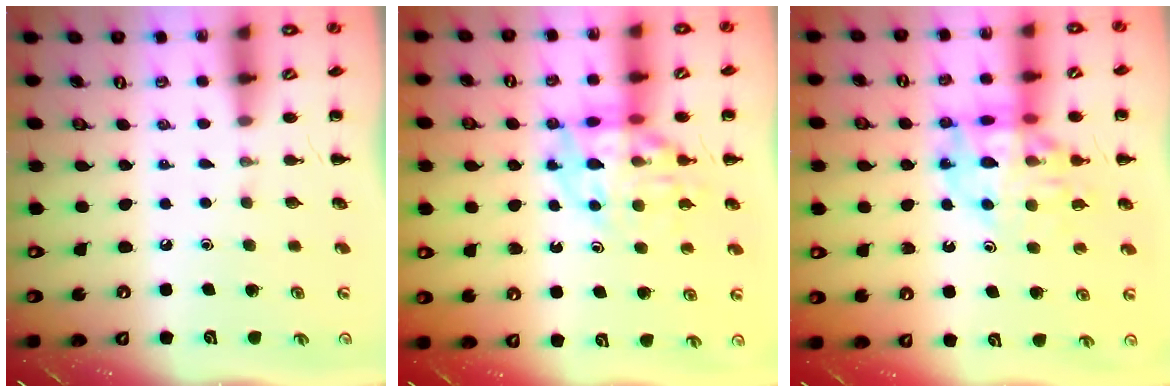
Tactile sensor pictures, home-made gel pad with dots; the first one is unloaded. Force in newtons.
{"total": 14.1, "press": 13.8, "slide": 2.6}
{"total": 16.4, "press": 16.1, "slide": 2.9}